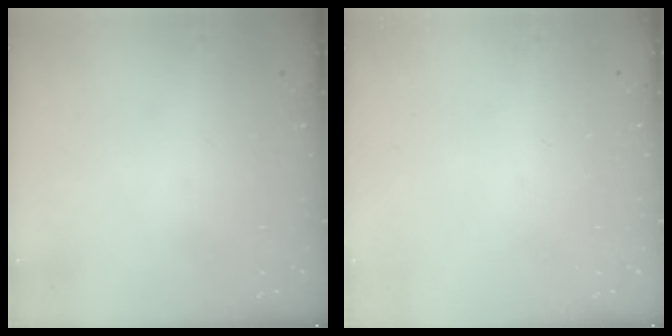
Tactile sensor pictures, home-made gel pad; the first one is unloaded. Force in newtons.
{"total": 0.0}